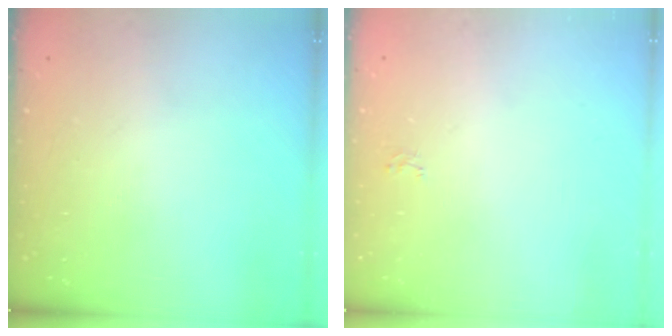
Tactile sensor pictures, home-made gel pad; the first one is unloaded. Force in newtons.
{"total": 2.6, "press": 2.6, "slide": 0.2}